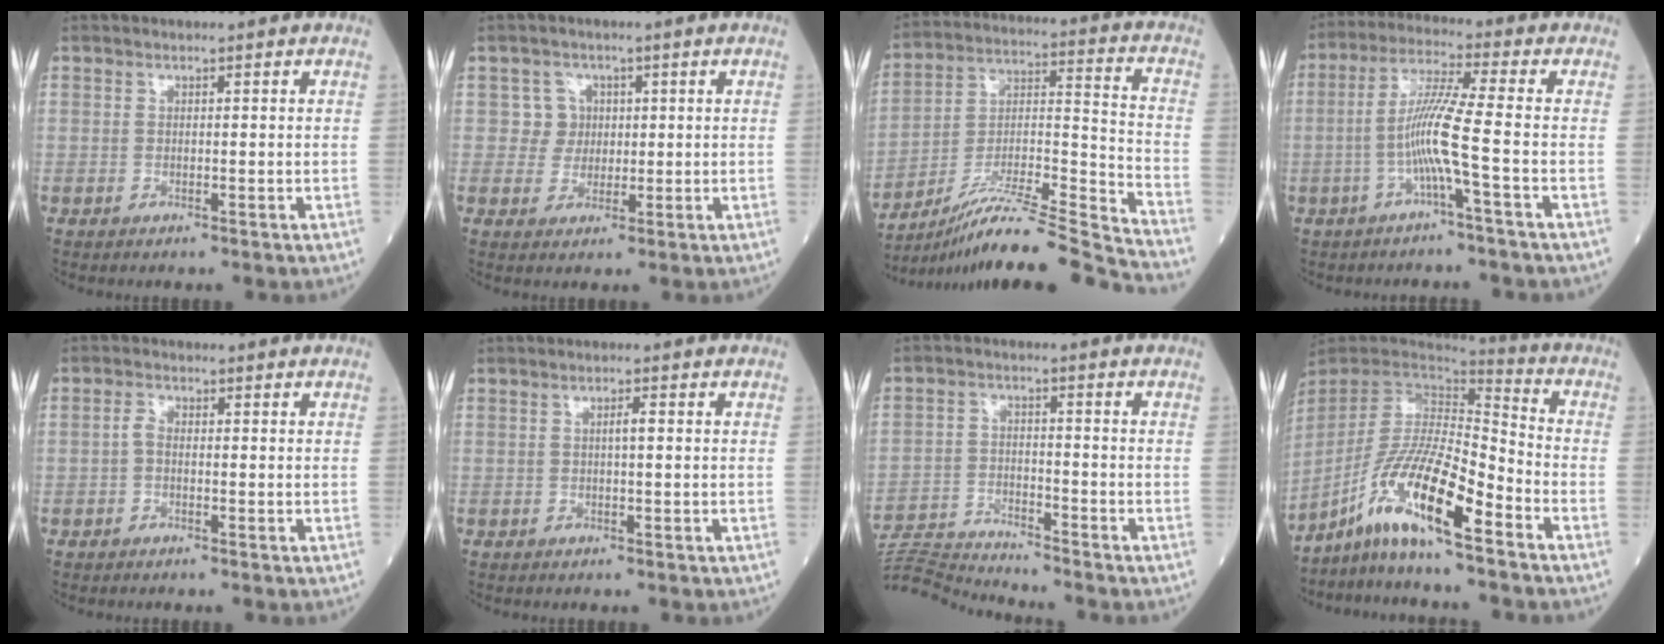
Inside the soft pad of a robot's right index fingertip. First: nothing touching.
{"total": 3.1, "force": [0.5, 3.1, -0.2], "torque": [0.014, 0.007, 0.004]}
{"total": 21.1, "force": [-18.7, -2.2, 9.5], "torque": [-0.155, -0.007, -0.321]}
{"total": 7.6, "force": [-2.1, -1.2, 7.2], "torque": [-0.145, 0.008, -0.044]}
{"total": 1.6, "force": [-0.3, 0.8, 1.3], "torque": [-0.023, 0.004, -0.008]}
{"total": 1.5, "force": [0.2, 0.1, 1.5], "torque": [-0.026, 0.003, 0.002]}
{"total": 8.0, "force": [-7.8, -1.5, -0.8], "torque": [0.005, -0.001, -0.148]}
{"total": 13.9, "force": [-9.0, 0.6, 10.6], "torque": [-0.207, -0.011, -0.171]}